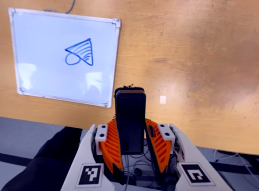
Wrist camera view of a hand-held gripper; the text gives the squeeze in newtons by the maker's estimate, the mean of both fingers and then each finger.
{"total": 4.7, "left": 3.3, "right": 6.2}